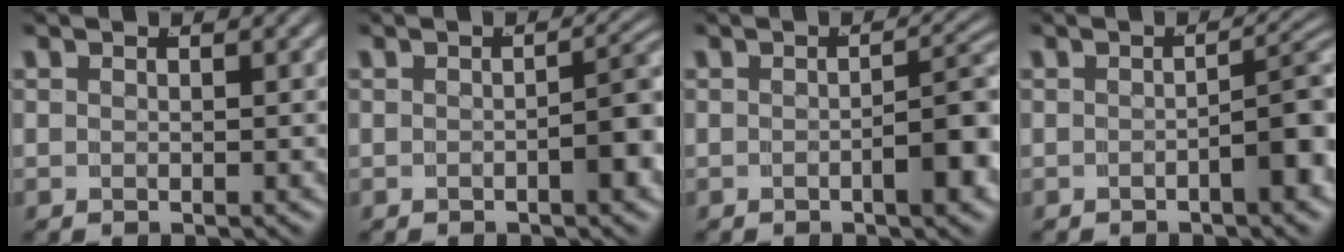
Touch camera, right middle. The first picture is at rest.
{"total": 3.2, "force": [-1.2, 0.9, 2.9], "torque": [-0.032, 0.004, -0.019]}
{"total": 4.0, "force": [-1.5, 1.0, 3.6], "torque": [-0.035, 0.006, -0.026]}
{"total": 4.3, "force": [-1.6, 1.3, 3.8], "torque": [-0.034, 0.004, -0.026]}